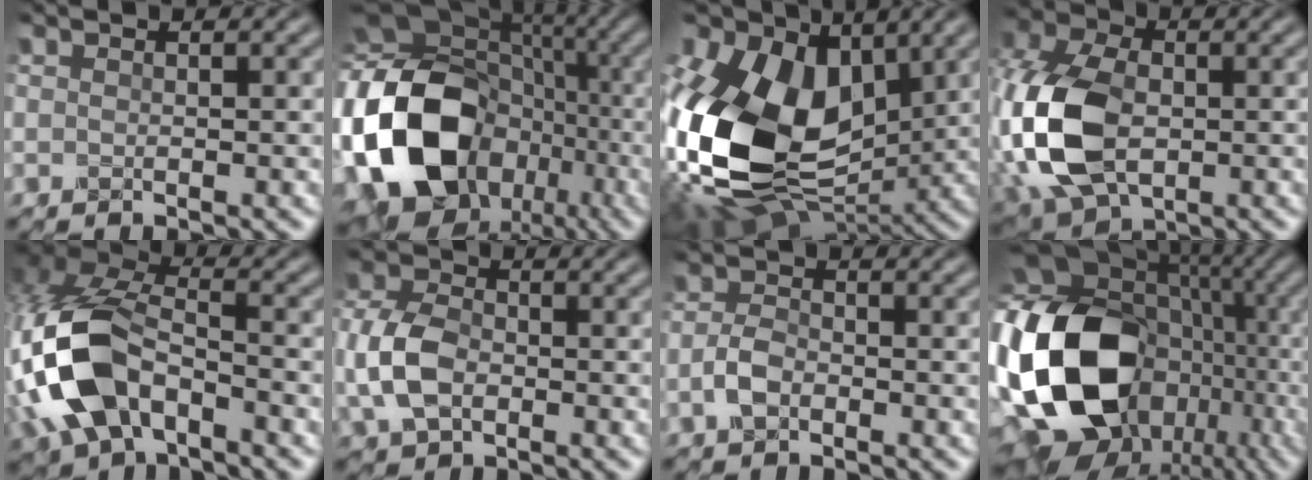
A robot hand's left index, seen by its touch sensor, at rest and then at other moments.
{"total": 20.4, "force": [-5.3, 15.8, 11.6], "torque": [-0.245, -0.023, -0.090]}
{"total": 18.7, "force": [1.5, 12.1, 14.1], "torque": [-0.286, 0.000, 0.025]}
{"total": 13.4, "force": [-2.1, 8.8, 9.9], "torque": [-0.242, -0.007, -0.052]}
{"total": 10.7, "force": [-3.8, 6.3, 7.8], "torque": [-0.184, 0.004, -0.085]}
{"total": 5.8, "force": [-1.2, 4.0, 4.1], "torque": [-0.099, 0.000, -0.030]}
{"total": 2.4, "force": [-1.0, 1.4, 1.6], "torque": [-0.036, 0.002, -0.027]}
{"total": 19.2, "force": [-3.8, 14.6, 11.8], "torque": [-0.249, -0.017, -0.061]}